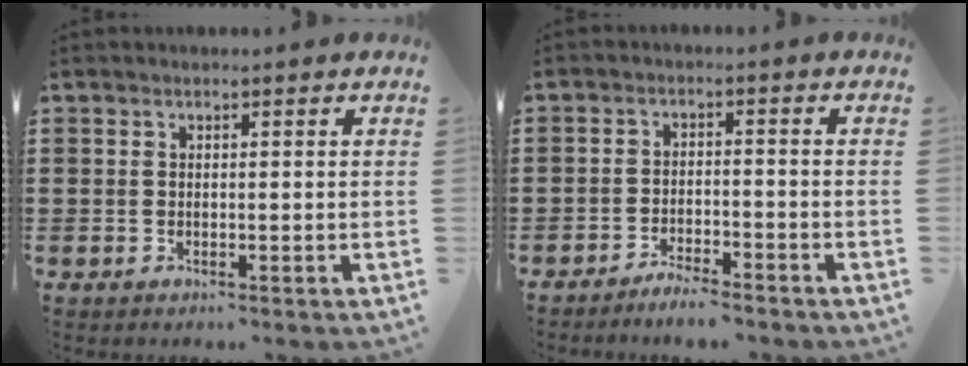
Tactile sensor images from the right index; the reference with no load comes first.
{"total": 3.1, "force": [-3.1, 0.0, 0.4], "torque": [-0.012, 0.002, -0.064]}